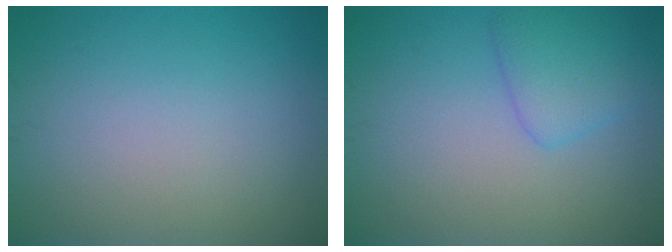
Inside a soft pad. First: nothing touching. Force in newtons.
{"total": 2.7, "press": 2.7, "slide": 0.2}